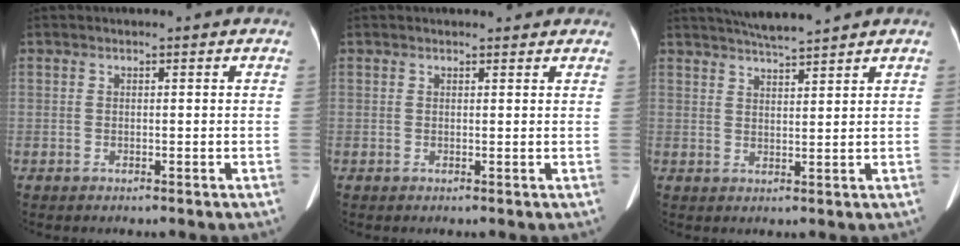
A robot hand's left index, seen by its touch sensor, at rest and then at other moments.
{"total": 2.6, "force": [2.4, 0.9, 0.6], "torque": [-0.005, 0.010, 0.021]}
{"total": 6.1, "force": [5.6, -0.6, 2.3], "torque": [-0.044, 0.013, 0.096]}